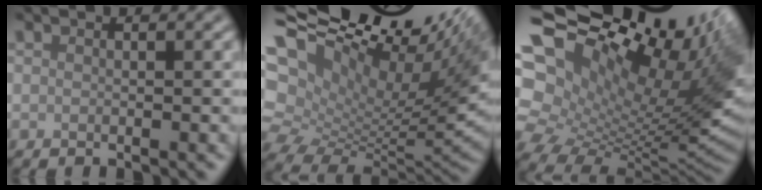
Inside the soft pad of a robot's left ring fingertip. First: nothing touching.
{"total": 16.9, "force": [7.6, 8.1, 12.6], "torque": [-0.202, 0.048, 0.173]}
{"total": 18.1, "force": [6.3, 10.0, 13.8], "torque": [-0.229, 0.051, 0.150]}